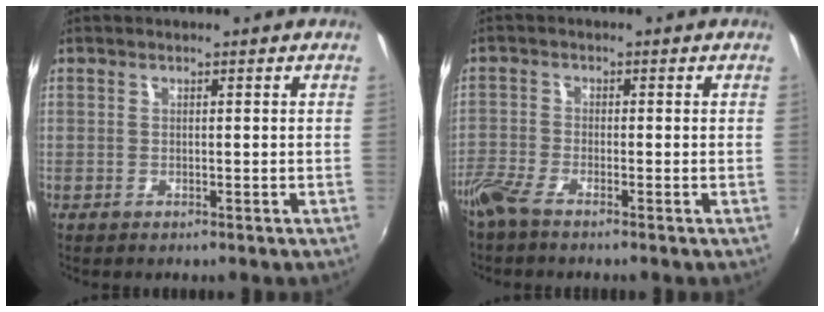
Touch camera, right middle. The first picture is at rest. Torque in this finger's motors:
{"motor_torque": [1.07, -1.07, 0.60, 0.14]}